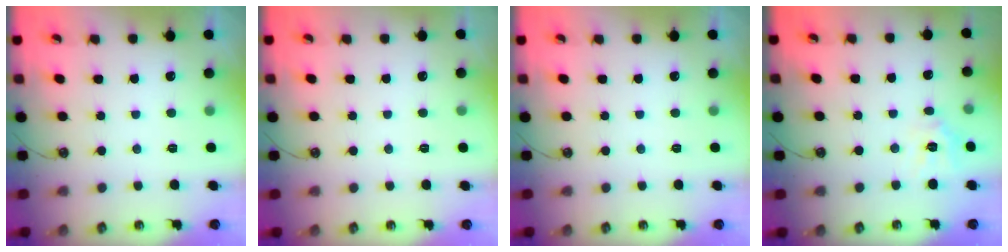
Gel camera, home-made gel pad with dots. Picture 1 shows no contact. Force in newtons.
{"total": 0.0}
{"total": 0.0}
{"total": 8.9, "press": 8.9, "slide": 0.9}